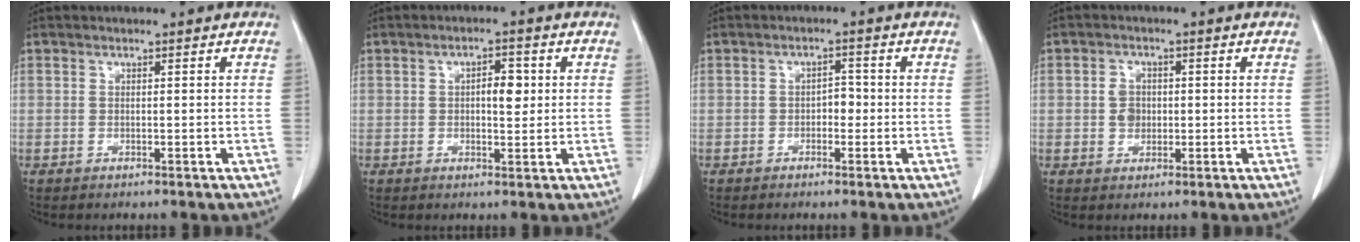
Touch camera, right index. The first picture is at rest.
{"total": 3.8, "force": [0.6, 1.5, 3.4], "torque": [-0.055, 0.004, 0.009]}
{"total": 2.2, "force": [-0.5, 1.3, 1.7], "torque": [-0.017, 0.007, -0.009]}
{"total": 3.1, "force": [-0.1, 2.5, 1.7], "torque": [-0.027, 0.007, 0.000]}